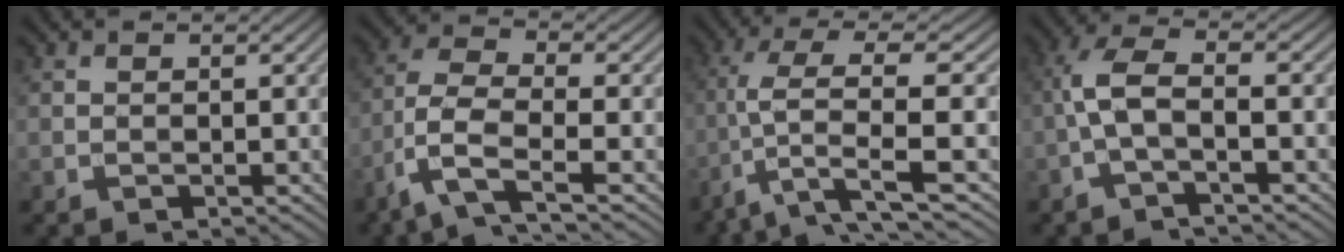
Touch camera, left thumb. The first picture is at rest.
{"total": 7.0, "force": [-3.7, 2.0, 5.6], "torque": [-0.120, 0.003, -0.092]}
{"total": 7.8, "force": [-1.4, 1.6, 7.5], "torque": [-0.135, 0.018, -0.038]}
{"total": 5.2, "force": [-1.4, 1.4, 4.8], "torque": [-0.105, 0.014, -0.043]}